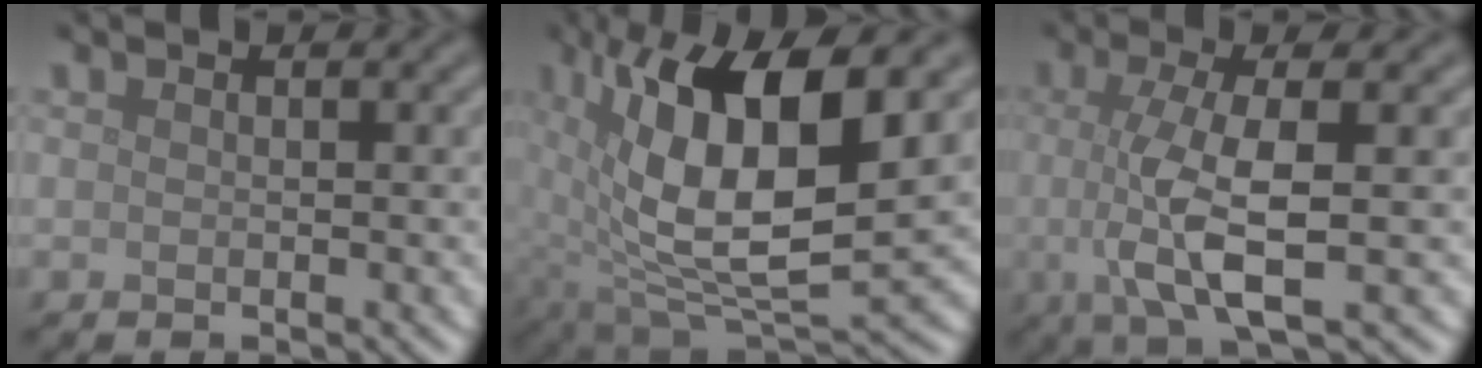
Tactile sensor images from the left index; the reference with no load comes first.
{"total": 14.0, "force": [3.4, 6.0, 12.2], "torque": [-0.220, -0.006, 0.065]}
{"total": 6.6, "force": [-0.5, 1.9, 6.3], "torque": [-0.116, -0.005, -0.011]}